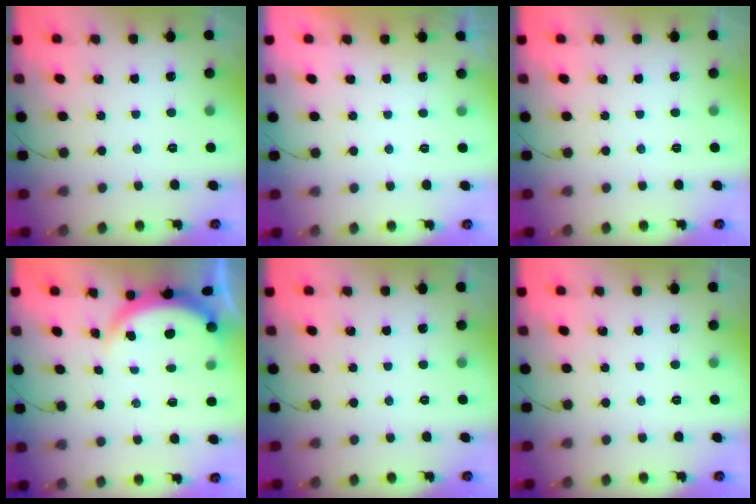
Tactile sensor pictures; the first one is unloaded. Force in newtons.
{"total": 1.1, "press": 1.0, "slide": 0.5}
{"total": 0.0}
{"total": 3.8, "press": 3.7, "slide": 0.7}
{"total": 0.0}
{"total": 0.0}